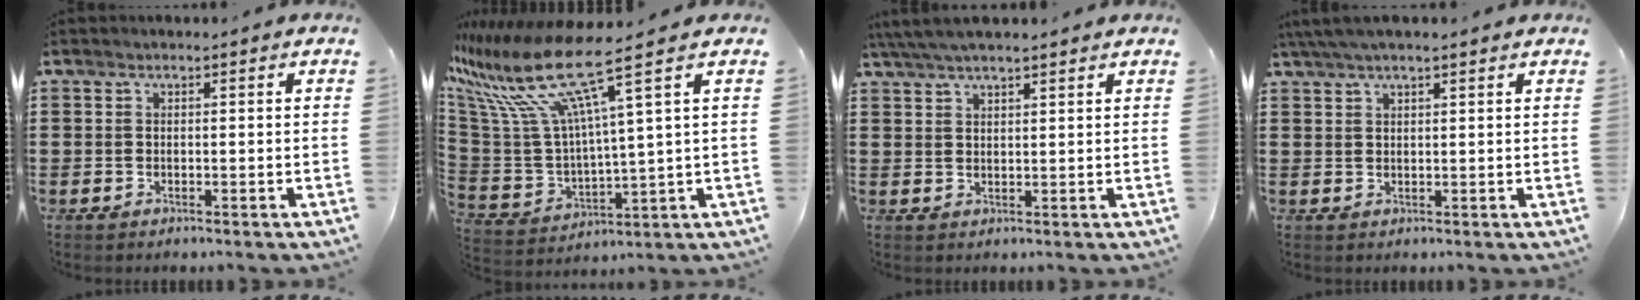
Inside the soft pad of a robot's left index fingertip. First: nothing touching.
{"total": 14.4, "force": [8.6, 2.3, 11.3], "torque": [-0.270, -0.050, 0.135]}
{"total": 3.9, "force": [3.3, 0.4, 2.1], "torque": [-0.048, 0.000, 0.061]}
{"total": 2.9, "force": [2.2, 0.5, 1.9], "torque": [-0.041, 0.006, 0.041]}